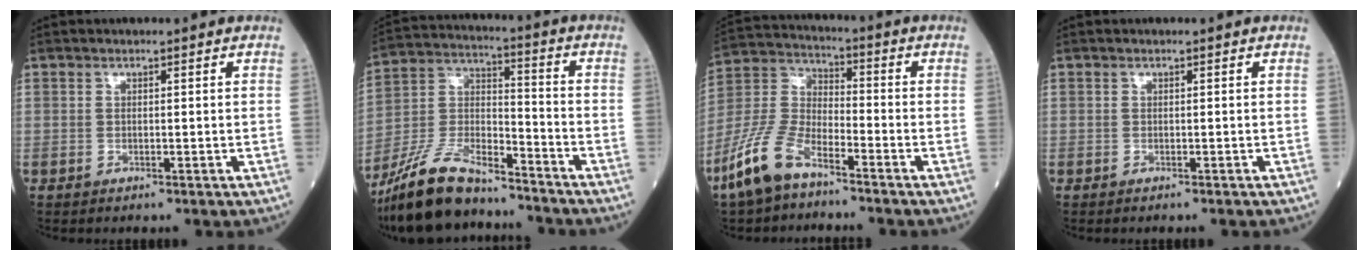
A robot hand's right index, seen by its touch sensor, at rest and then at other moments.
{"total": 15.9, "force": [-13.5, 4.1, 7.4], "torque": [-0.151, 0.006, -0.252]}
{"total": 10.8, "force": [-7.3, 3.9, 6.9], "torque": [-0.169, -0.008, -0.154]}
{"total": 0.6, "force": [-0.6, 0.0, 0.2], "torque": [-0.001, 0.000, -0.010]}